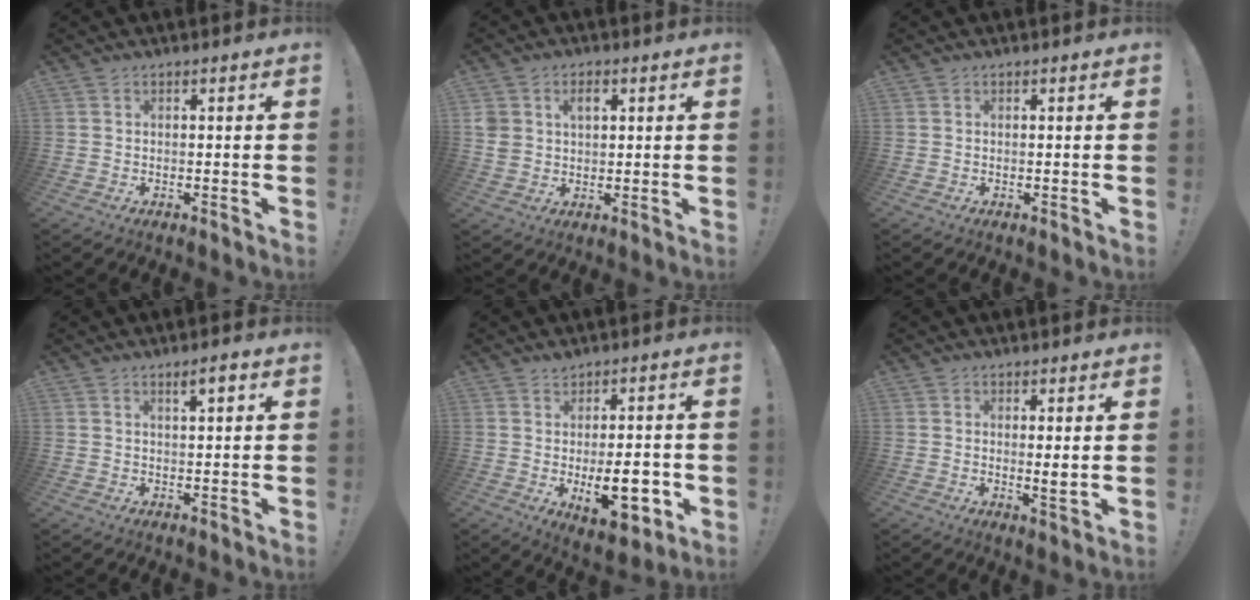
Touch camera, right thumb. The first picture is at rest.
{"total": 5.3, "force": [1.8, 4.2, 2.7], "torque": [-0.050, 0.005, 0.034]}
{"total": 0.0}
{"total": 3.0, "force": [1.7, 0.6, 2.4], "torque": [-0.035, -0.005, 0.024]}
{"total": 11.5, "force": [-2.0, 5.0, 10.1], "torque": [-0.138, -0.004, -0.030]}
{"total": 3.1, "force": [0.8, 0.1, 3.0], "torque": [-0.040, -0.016, 0.010]}